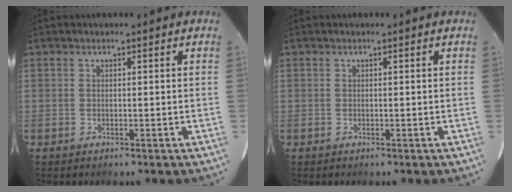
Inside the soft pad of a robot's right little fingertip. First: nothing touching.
{"total": 0.0}